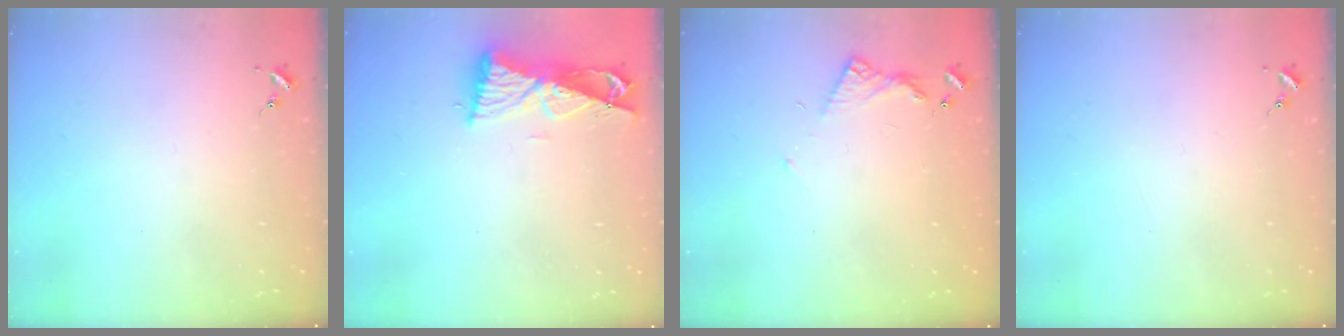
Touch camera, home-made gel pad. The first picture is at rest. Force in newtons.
{"total": 8.7, "press": 8.7, "slide": 0.9}
{"total": 5.2, "press": 5.2, "slide": 0.5}
{"total": 0.0}